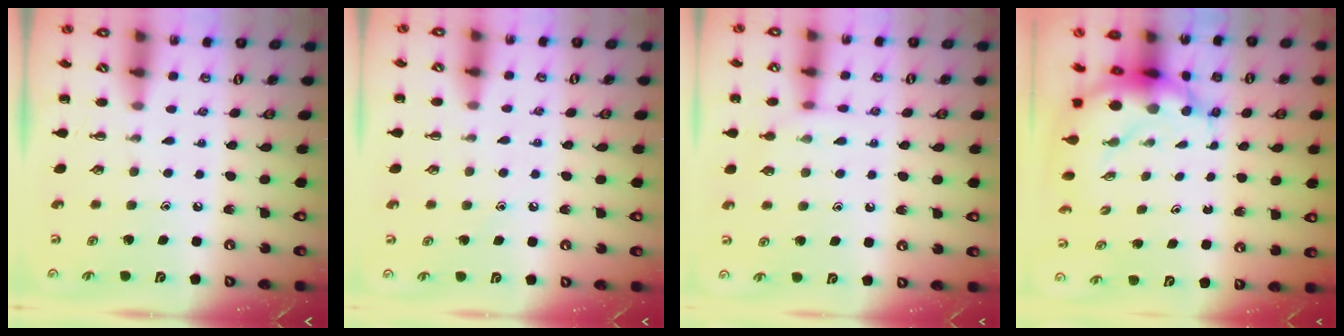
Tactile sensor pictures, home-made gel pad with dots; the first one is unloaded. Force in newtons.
{"total": 6.1, "press": 5.8, "slide": 2.0}
{"total": 6.3, "press": 6.0, "slide": 1.8}
{"total": 7.9, "press": 7.6, "slide": 2.0}